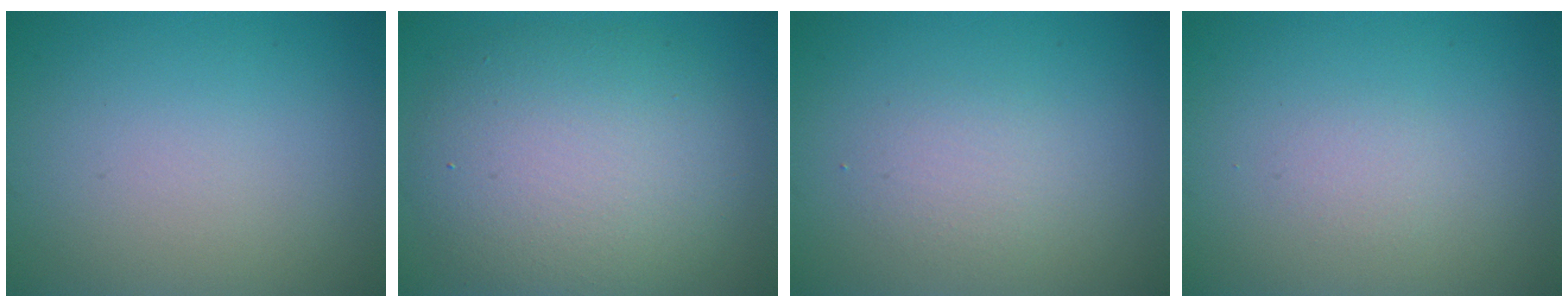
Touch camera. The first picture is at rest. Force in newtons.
{"total": 8.5, "press": 8.5, "slide": 0.5}
{"total": 1.6, "press": 1.6, "slide": 0.1}
{"total": 0.9, "press": 0.9, "slide": 0.1}